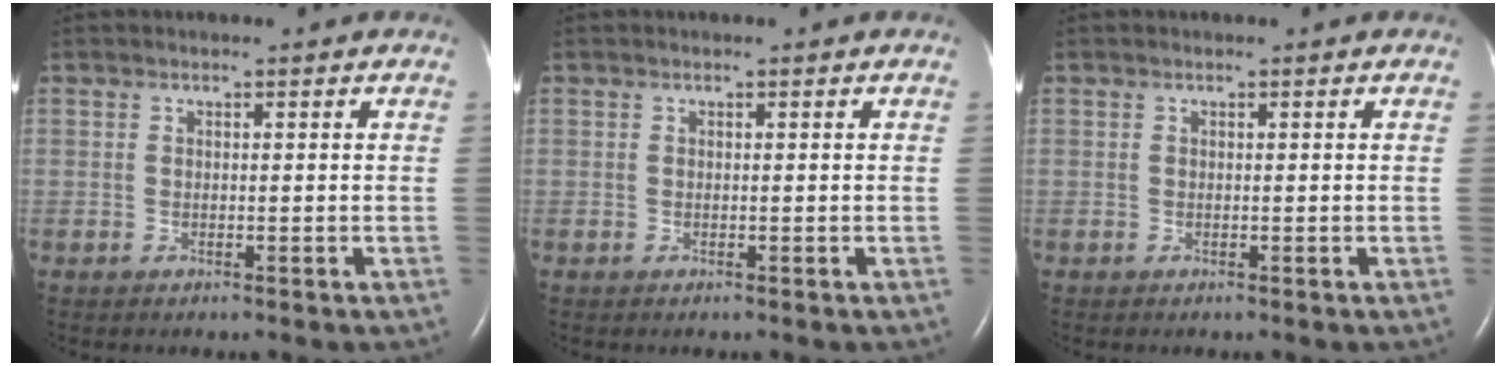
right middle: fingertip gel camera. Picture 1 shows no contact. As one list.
[{"total": 0.0}, {"total": 0.0}]